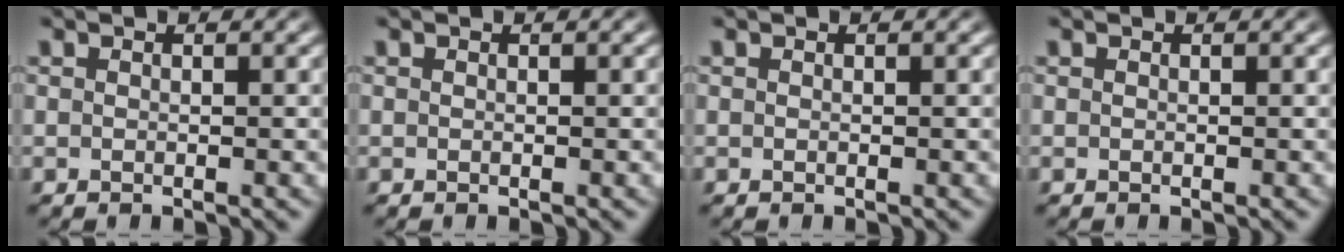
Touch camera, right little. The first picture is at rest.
{"total": 0.0}
{"total": 0.0}
{"total": 0.0}